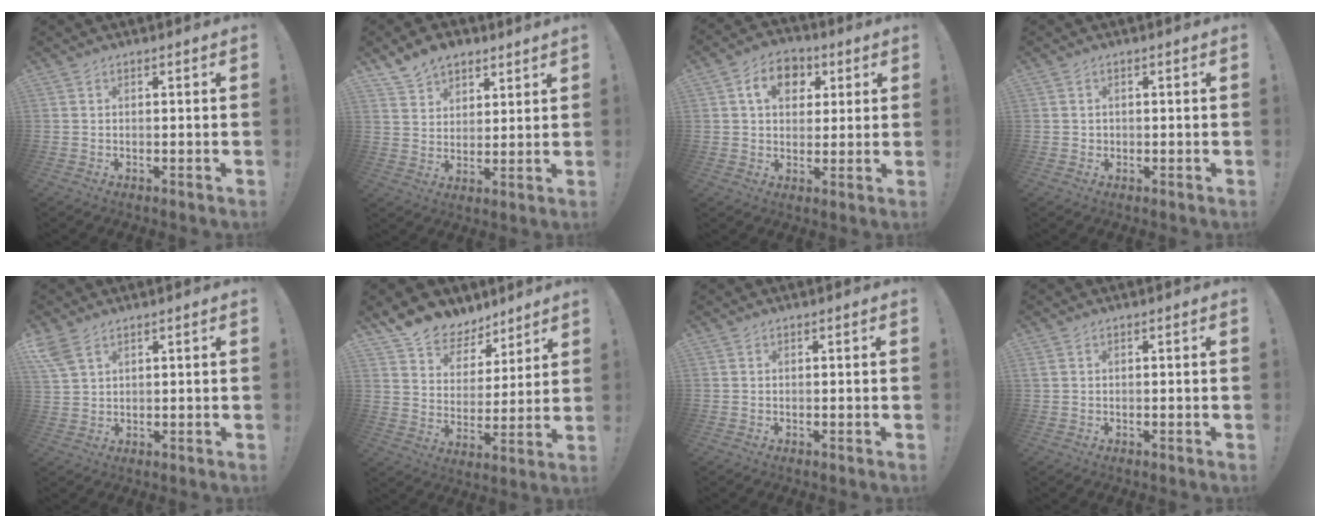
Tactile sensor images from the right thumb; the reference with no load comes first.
{"total": 8.6, "force": [6.7, 5.2, 1.8], "torque": [-0.035, -0.042, 0.130]}
{"total": 10.0, "force": [3.5, 7.6, 5.5], "torque": [-0.077, -0.001, 0.065]}
{"total": 1.2, "force": [0.2, 1.2, 0.1], "torque": [-0.003, 0.005, 0.002]}
{"total": 5.5, "force": [3.7, 2.7, 3.0], "torque": [-0.056, -0.014, 0.074]}
{"total": 9.6, "force": [7.7, 5.6, 1.1], "torque": [-0.027, -0.068, 0.149]}
{"total": 0.0}
{"total": 0.7, "force": [0.3, 0.5, 0.3], "torque": [-0.012, 0.004, 0.006]}